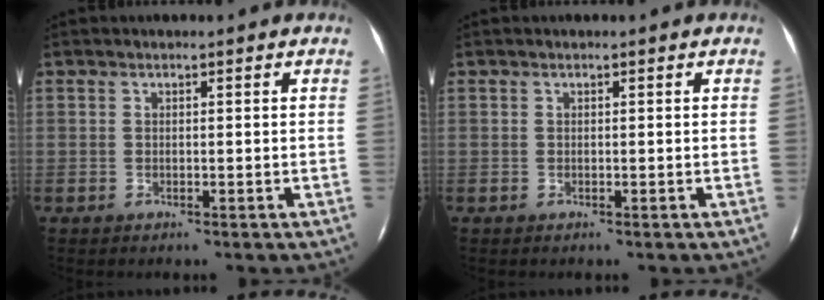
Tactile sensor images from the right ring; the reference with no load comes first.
{"total": 0.0}